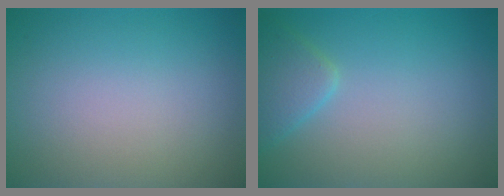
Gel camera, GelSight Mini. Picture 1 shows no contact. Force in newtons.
{"total": 2.3, "press": 2.3, "slide": 0.1}